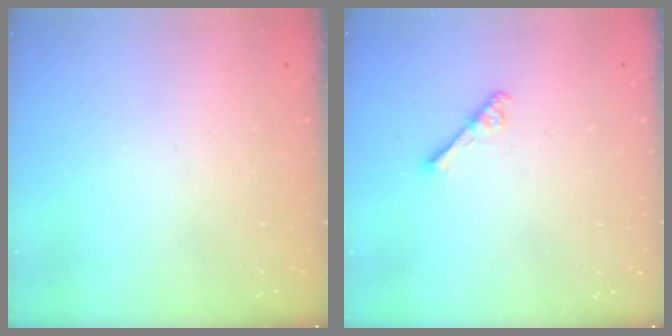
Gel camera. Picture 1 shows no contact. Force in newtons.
{"total": 4.0, "press": 4.0, "slide": 0.5}